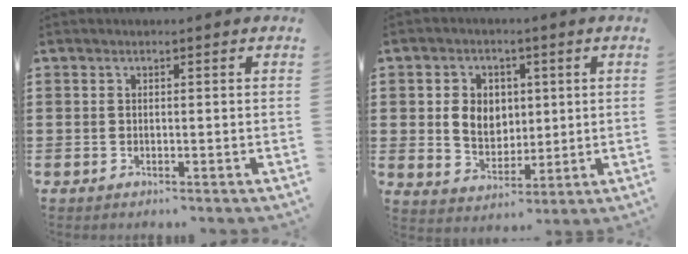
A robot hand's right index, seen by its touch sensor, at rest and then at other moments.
{"total": 5.8, "force": [0.8, 5.0, 2.9], "torque": [-0.066, 0.013, 0.012]}